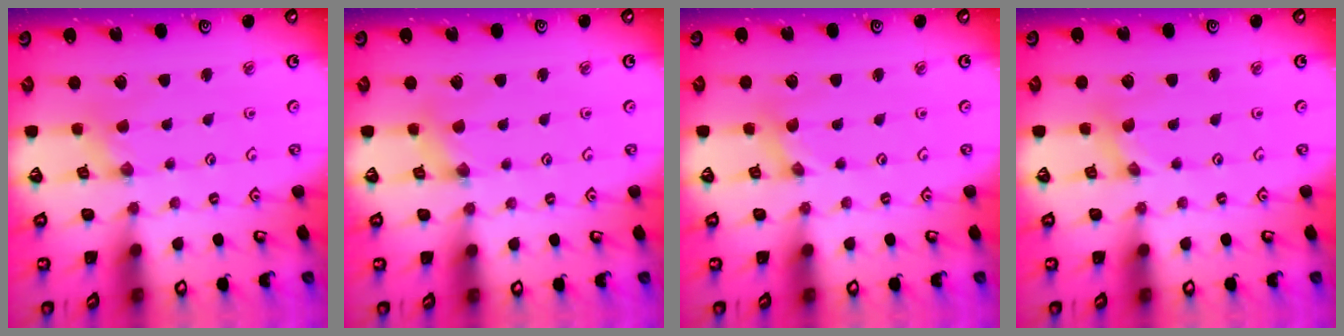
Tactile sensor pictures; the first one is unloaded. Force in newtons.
{"total": 1.2, "press": 1.1, "slide": 0.3}
{"total": 0.0}
{"total": 0.0}